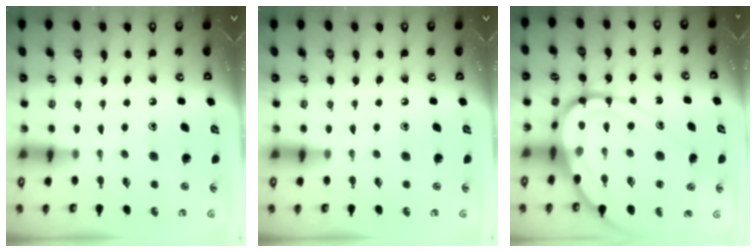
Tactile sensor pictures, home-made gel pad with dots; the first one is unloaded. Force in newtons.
{"total": 0.0}
{"total": 18.5, "press": 18.4, "slide": 2.1}